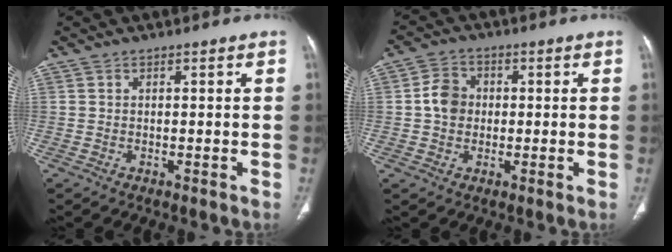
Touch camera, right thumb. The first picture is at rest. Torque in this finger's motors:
{"motor_torque": [1.14, 0.87, 0.50, -0.41, 0.02]}